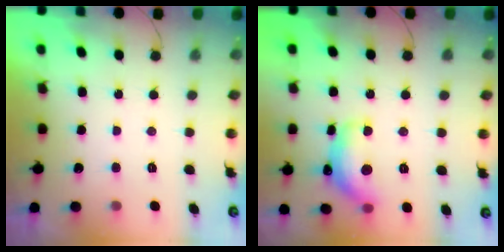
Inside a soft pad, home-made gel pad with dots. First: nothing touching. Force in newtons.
{"total": 15.8, "press": 15.8, "slide": 1.0}